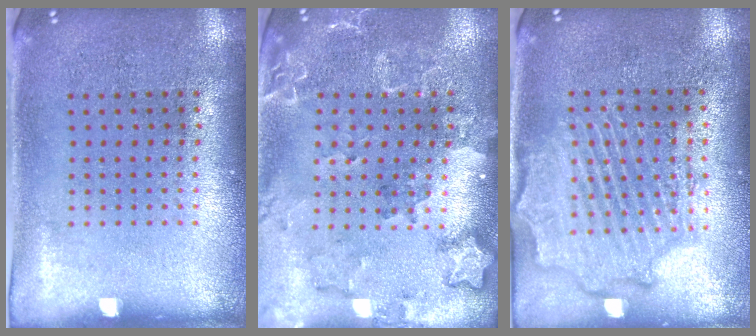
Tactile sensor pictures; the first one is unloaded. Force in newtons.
{"total": 2.0, "press": 1.9, "slide": 0.5}
{"total": 2.1, "press": 2.0, "slide": 0.4}